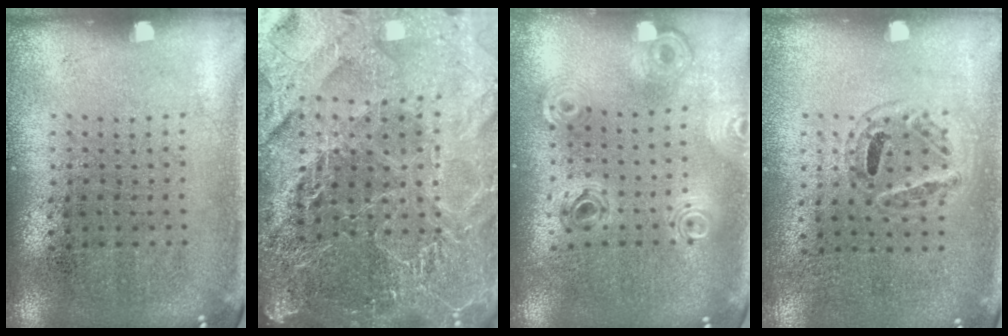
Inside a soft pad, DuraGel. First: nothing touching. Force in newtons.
{"total": 5.8, "press": 5.0, "slide": 2.8}
{"total": 0.8, "press": 0.8, "slide": 0.1}
{"total": 0.9, "press": 0.8, "slide": 0.4}